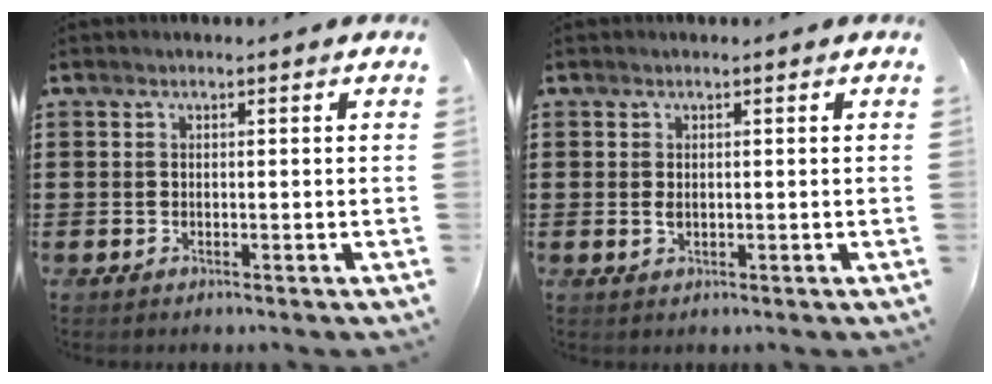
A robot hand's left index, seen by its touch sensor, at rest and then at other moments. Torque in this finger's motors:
{"motor_torque": [0.20, 0.15, 0.15, 0.03]}